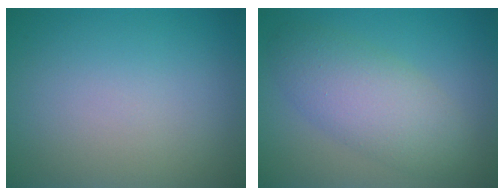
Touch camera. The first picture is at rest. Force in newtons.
{"total": 5.4, "press": 5.4, "slide": 0.1}